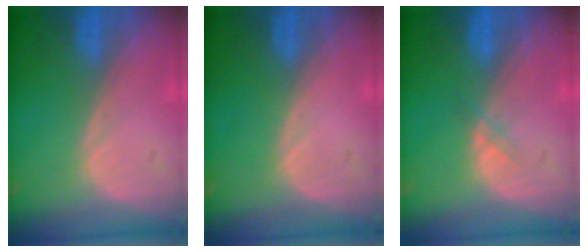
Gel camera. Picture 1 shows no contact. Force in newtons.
{"total": 0.0}
{"total": 1.0, "press": 1.0, "slide": 0.2}